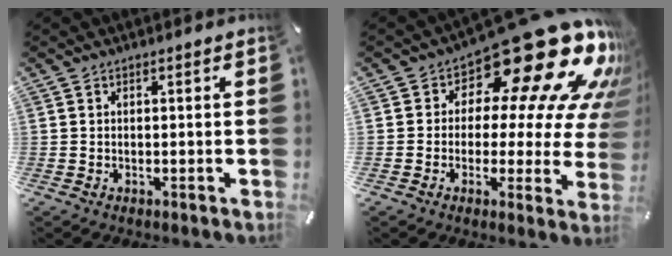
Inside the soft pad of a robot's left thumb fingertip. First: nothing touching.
{"total": 23.2, "force": [14.3, 9.2, 15.9], "torque": [-0.210, -0.116, 0.230]}